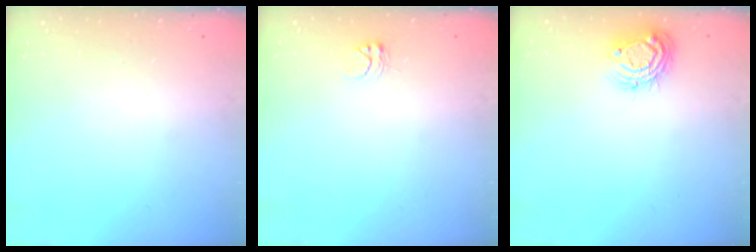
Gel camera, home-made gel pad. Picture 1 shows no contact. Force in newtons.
{"total": 2.6, "press": 2.6, "slide": 0.2}
{"total": 9.1, "press": 9.0, "slide": 0.8}